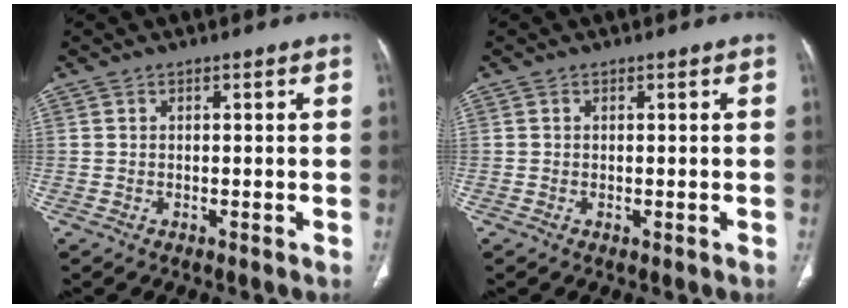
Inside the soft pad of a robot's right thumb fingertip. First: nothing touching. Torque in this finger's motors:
{"motor_torque": [2.59, 0.86, 0.24, -0.13, -0.04]}